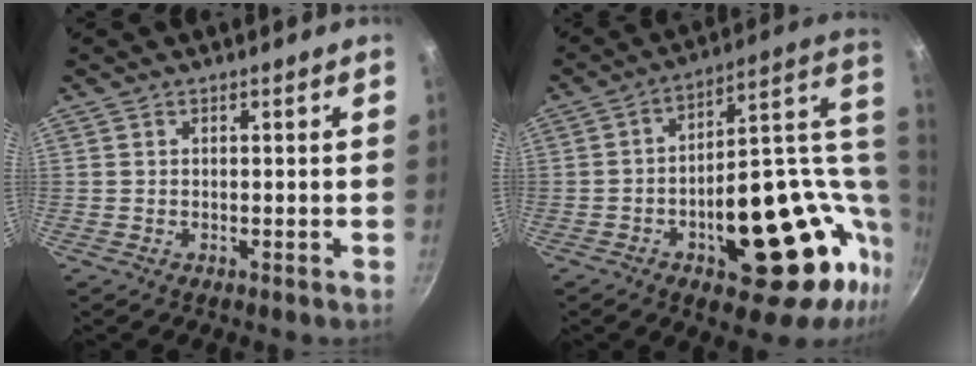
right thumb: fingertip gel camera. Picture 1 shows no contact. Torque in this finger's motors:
{"motor_torque": [2.63, 2.37, 1.79, -0.98, 0.27]}